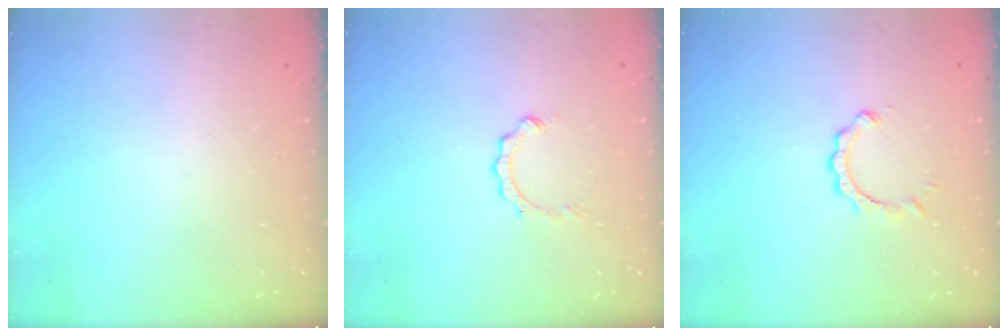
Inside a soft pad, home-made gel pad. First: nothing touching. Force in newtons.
{"total": 2.5, "press": 2.5, "slide": 0.4}
{"total": 2.1, "press": 2.1, "slide": 0.2}